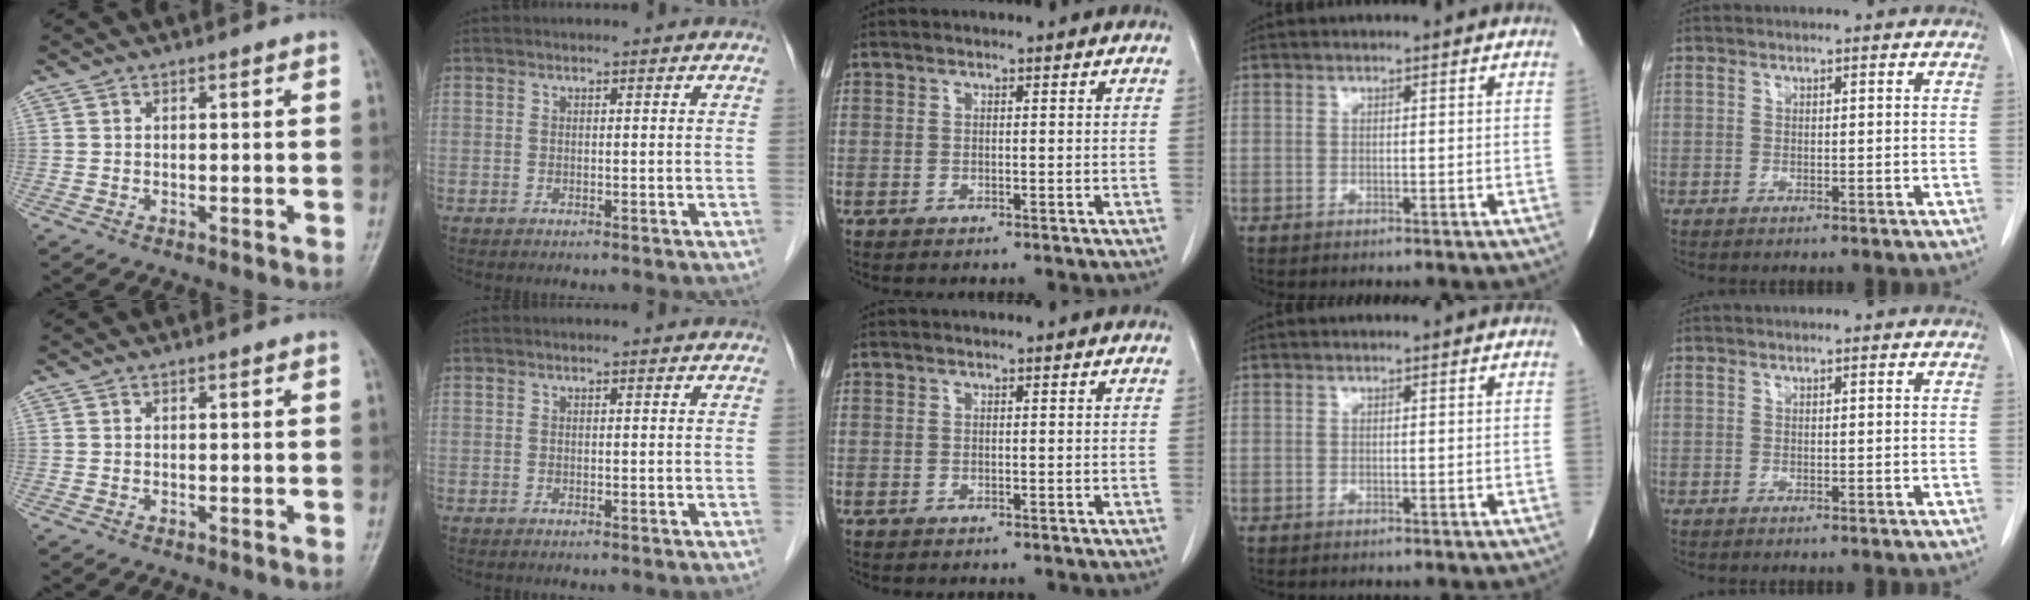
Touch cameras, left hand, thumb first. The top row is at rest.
{}